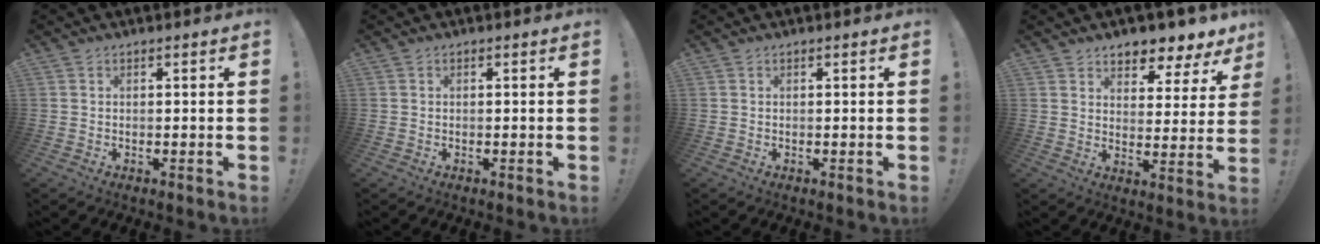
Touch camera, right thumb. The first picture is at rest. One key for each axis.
{"total": 0.0}
{"total": 0.0}
{"total": 6.6, "fx": 5.8, "fy": 2.6, "fz": 1.8, "tx": -0.022, "ty": -0.057, "tz": 0.105}